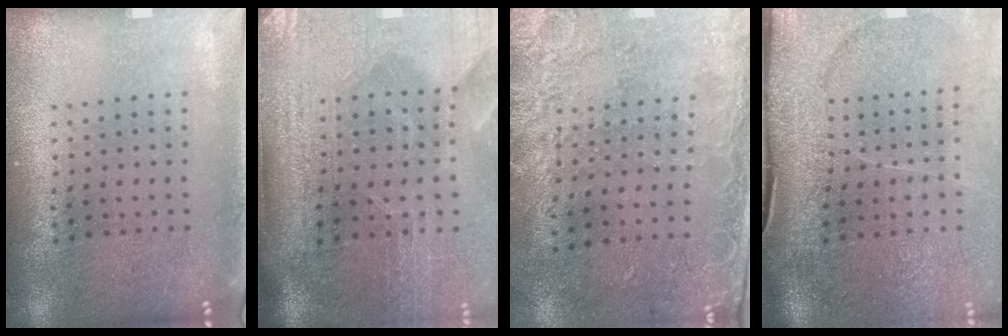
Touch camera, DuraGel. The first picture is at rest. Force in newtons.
{"total": 4.9, "press": 4.1, "slide": 2.6}
{"total": 2.6, "press": 2.1, "slide": 1.5}
{"total": 4.4, "press": 3.5, "slide": 2.6}